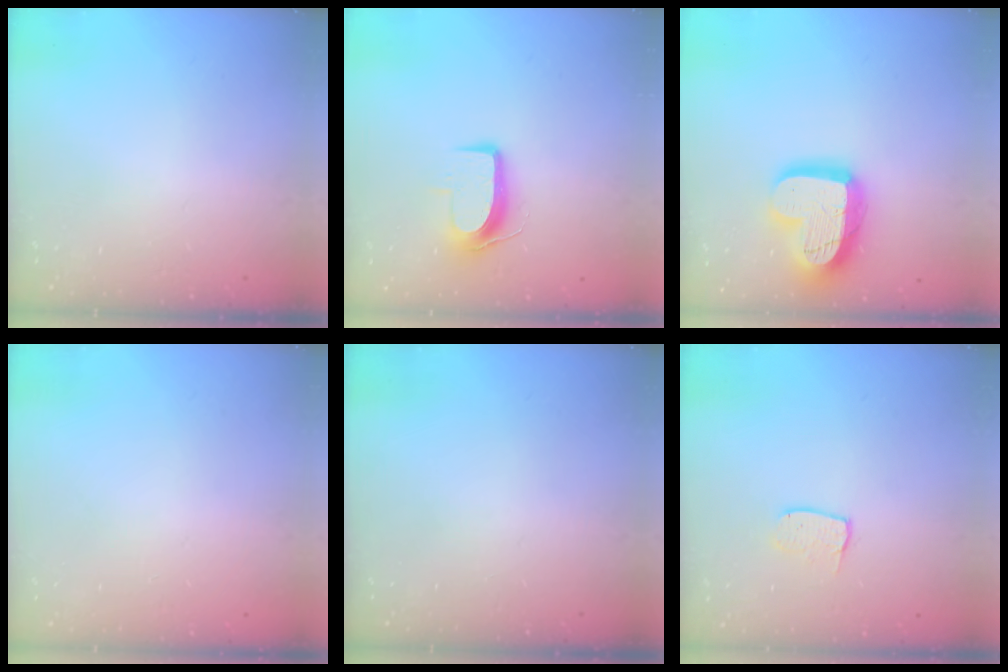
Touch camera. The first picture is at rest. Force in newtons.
{"total": 8.8, "press": 8.7, "slide": 1.0}
{"total": 18.9, "press": 18.8, "slide": 1.5}
{"total": 0.0}
{"total": 0.0}
{"total": 4.2, "press": 4.2, "slide": 0.4}